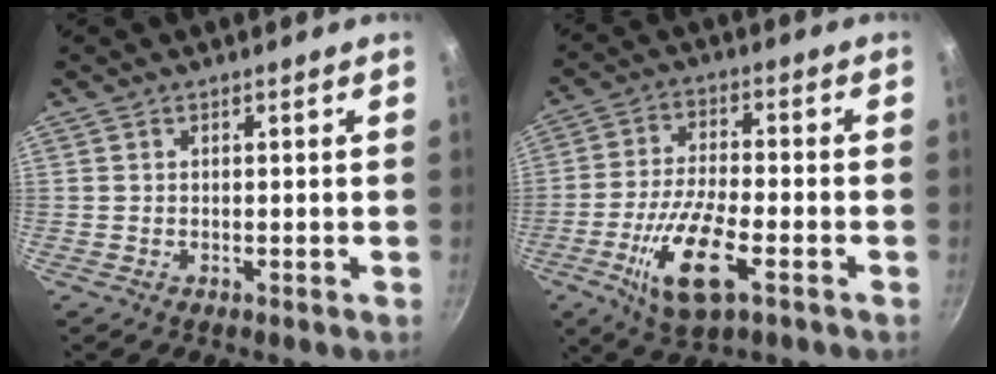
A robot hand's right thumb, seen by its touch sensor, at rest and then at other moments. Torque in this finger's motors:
{"motor_torque": [1.96, 1.76, 1.21, -1.41, 0.36]}